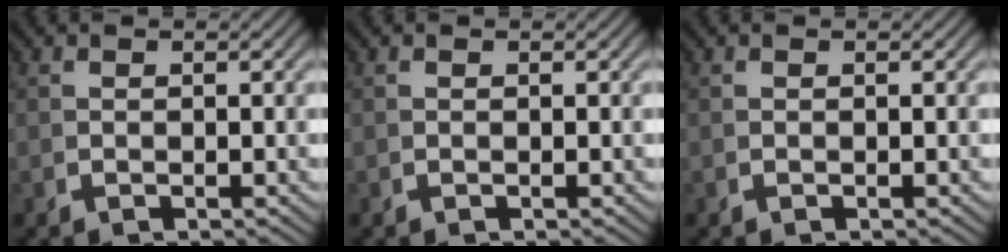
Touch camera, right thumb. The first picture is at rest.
{"total": 0.0}
{"total": 0.0}